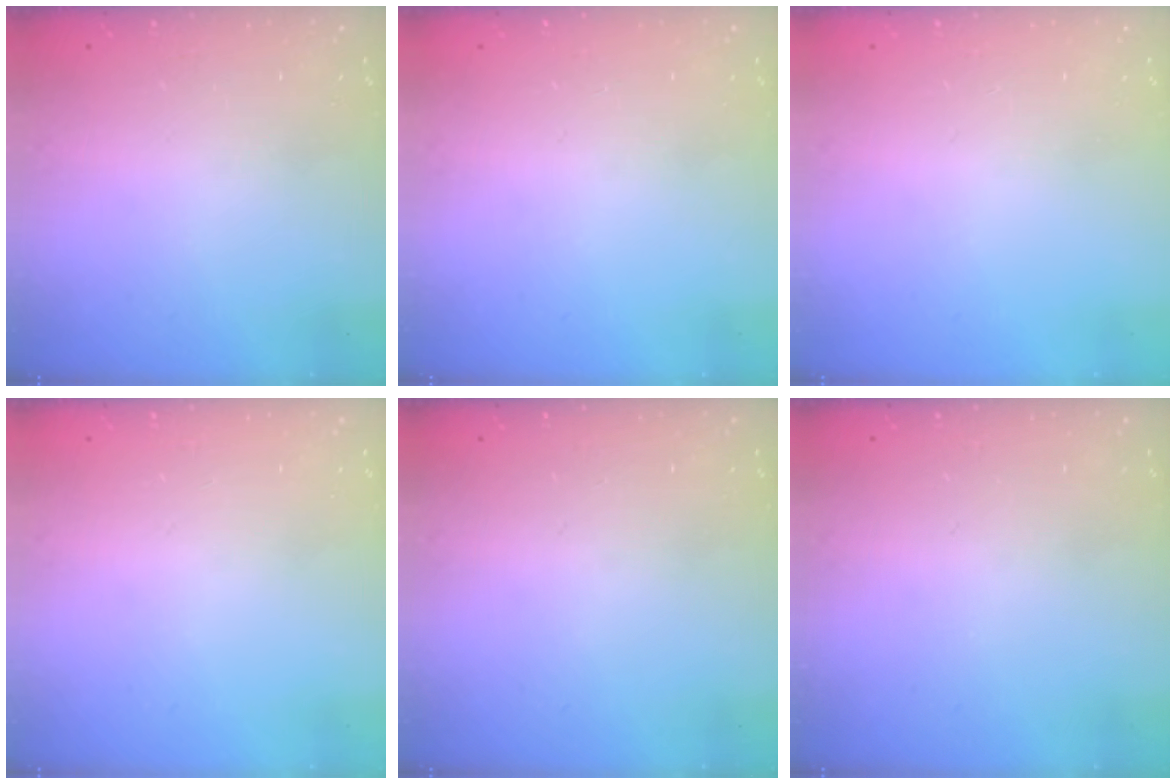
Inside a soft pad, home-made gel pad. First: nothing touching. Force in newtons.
{"total": 0.0}
{"total": 0.0}
{"total": 0.0}
{"total": 0.0}
{"total": 0.0}